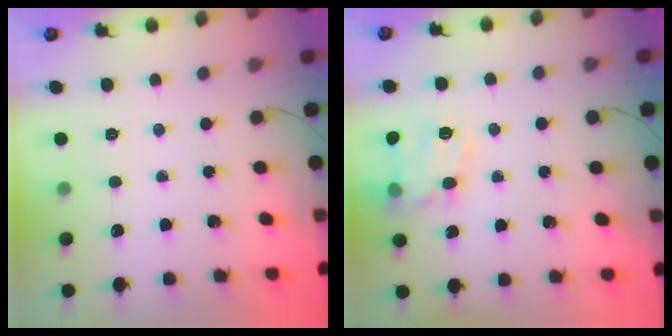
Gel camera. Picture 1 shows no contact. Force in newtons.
{"total": 14.6, "press": 14.6, "slide": 0.9}